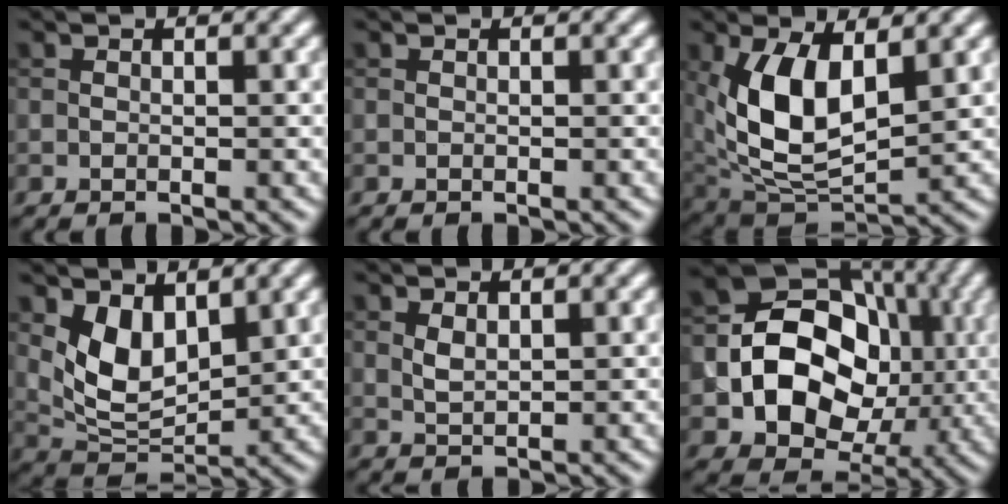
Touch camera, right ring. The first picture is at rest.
{"total": 0.0}
{"total": 8.1, "force": [1.7, 4.1, 6.8], "torque": [-0.146, -0.009, 0.034]}
{"total": 4.9, "force": [2.2, 2.8, 3.4], "torque": [-0.071, -0.014, 0.044]}
{"total": 1.2, "force": [0.7, 0.6, 0.8], "torque": [-0.022, -0.001, 0.018]}
{"total": 12.8, "force": [-0.9, 10.3, 7.5], "torque": [-0.105, -0.004, -0.030]}